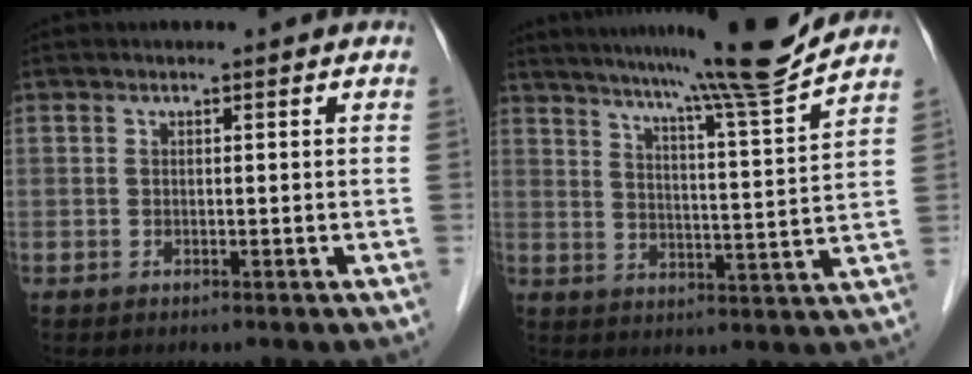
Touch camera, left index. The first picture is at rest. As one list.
[{"total": 14.7, "force": [13.0, -2.9, 6.2], "torque": [-0.102, -0.042, 0.182]}]